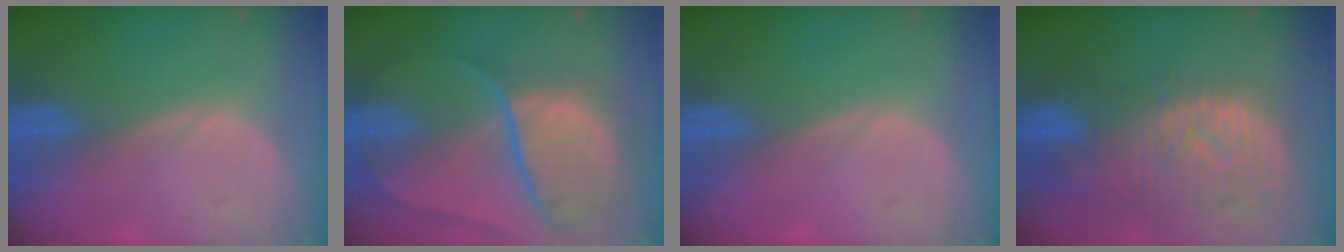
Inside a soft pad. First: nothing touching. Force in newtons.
{"total": 10.6, "press": 8.8, "slide": 6.0}
{"total": 0.0}
{"total": 11.0, "press": 9.8, "slide": 5.1}